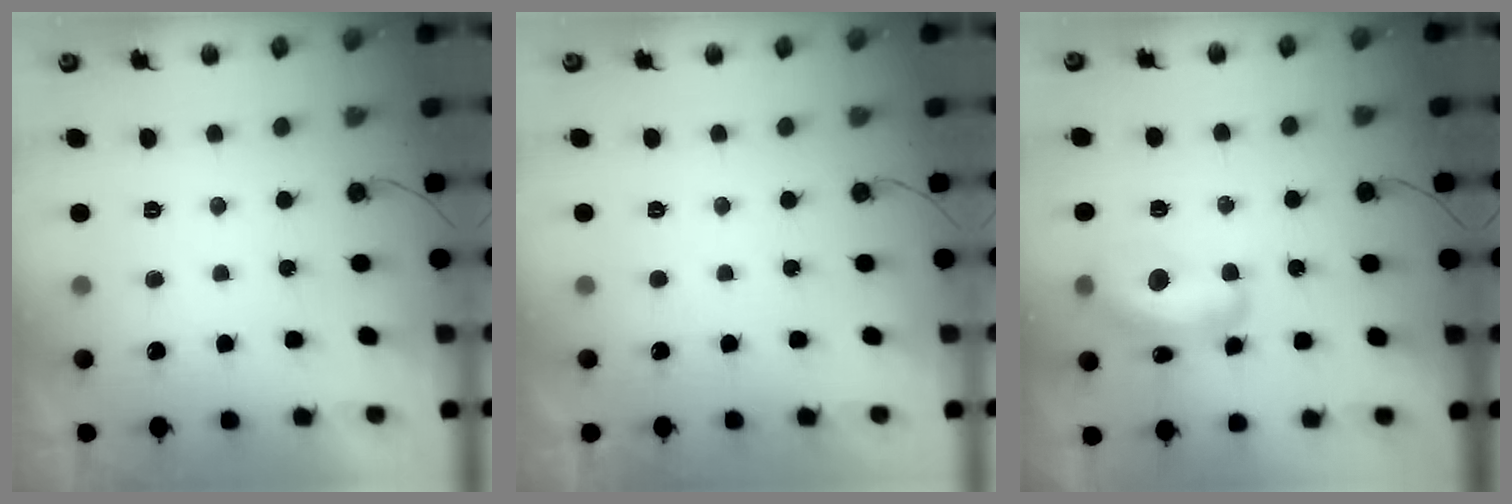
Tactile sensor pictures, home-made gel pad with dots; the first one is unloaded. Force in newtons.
{"total": 0.0}
{"total": 13.4, "press": 13.4, "slide": 0.9}